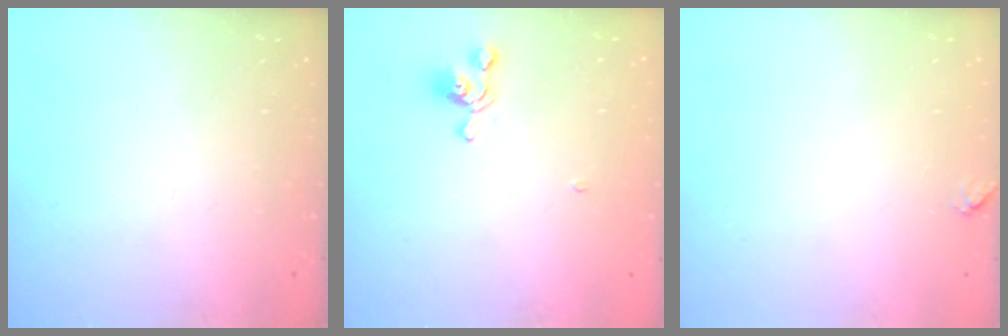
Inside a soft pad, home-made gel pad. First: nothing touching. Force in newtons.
{"total": 4.7, "press": 4.7, "slide": 0.3}
{"total": 1.4, "press": 1.3, "slide": 0.5}